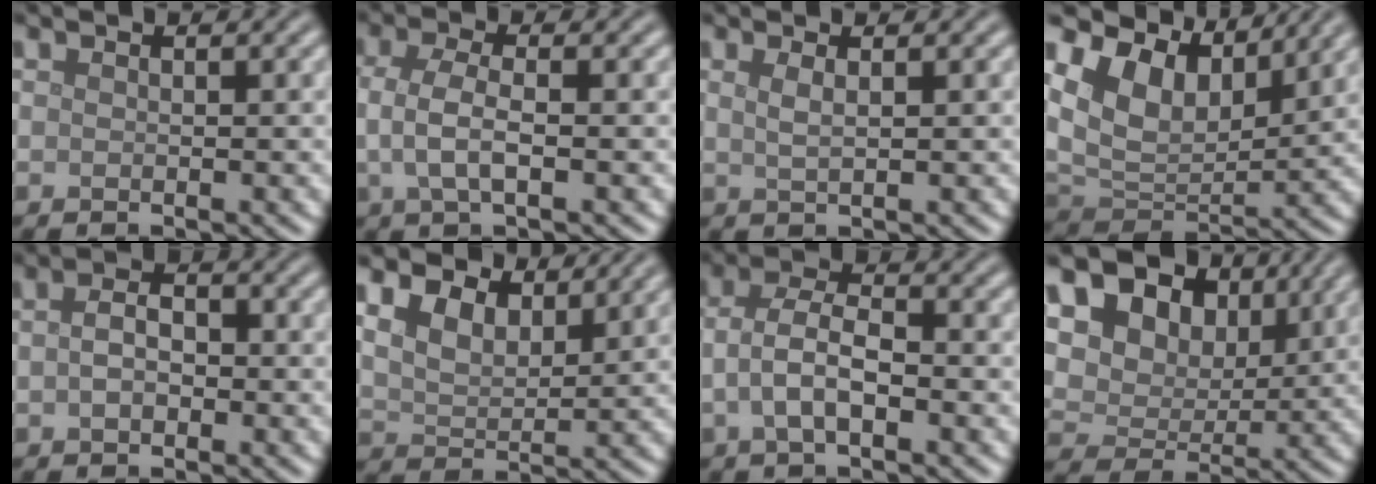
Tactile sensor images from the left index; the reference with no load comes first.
{"total": 3.2, "force": [-0.2, 1.2, 3.0], "torque": [-0.065, -0.001, -0.006]}
{"total": 1.5, "force": [0.6, 0.6, 1.2], "torque": [-0.018, 0.002, 0.009]}
{"total": 8.8, "force": [5.1, 4.7, 5.4], "torque": [-0.108, 0.004, 0.094]}
{"total": 2.4, "force": [-0.3, 1.5, 1.9], "torque": [-0.039, 0.005, -0.008]}
{"total": 5.4, "force": [3.6, 2.7, 3.0], "torque": [-0.068, 0.007, 0.045]}
{"total": 3.9, "force": [-1.0, 1.6, 3.3], "torque": [-0.072, 0.004, -0.025]}
{"total": 16.0, "force": [7.9, 11.2, 8.2], "torque": [-0.166, 0.036, 0.147]}